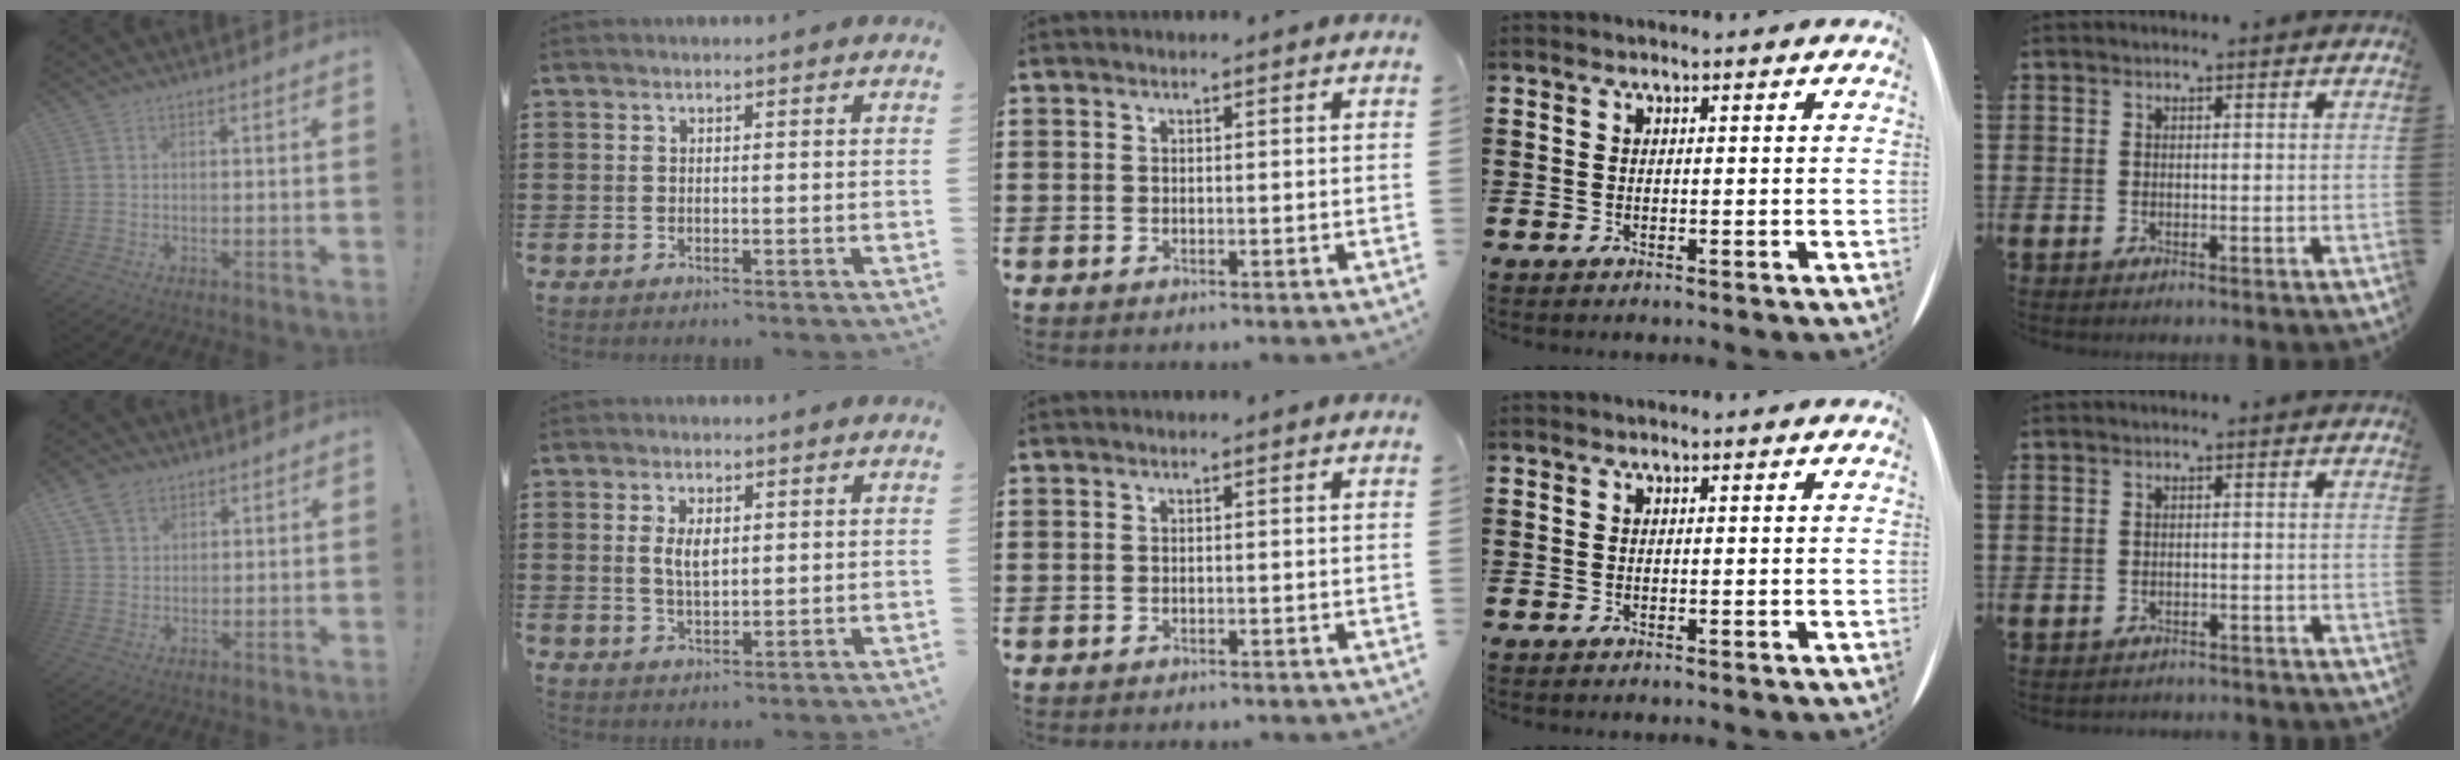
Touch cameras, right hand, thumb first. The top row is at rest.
{"thumb": {"total": 7.0, "force": [4.2, 5.0, 2.5], "torque": [-0.051, -0.011, 0.087]}, "index": {"total": 3.7, "force": [0.9, 1.8, 3.1], "torque": [-0.055, 0.005, 0.013]}, "middle": {"total": 0.7, "force": [-0.7, -0.1, 0.1], "torque": [-0.004, -0.002, -0.013]}, "little": {"total": 1.0, "force": [-1.0, 0.0, -0.1], "torque": [-0.003, 0.002, -0.022]}}